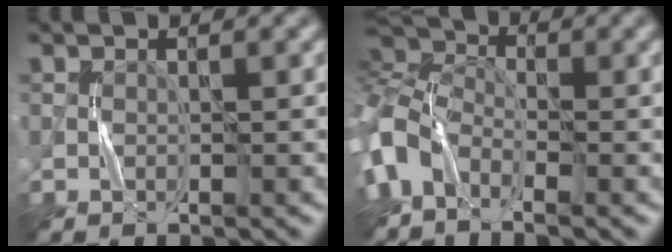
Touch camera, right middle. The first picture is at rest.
{"total": 6.3, "force": [-3.1, 3.5, 4.2], "torque": [-0.094, 0.000, -0.083]}